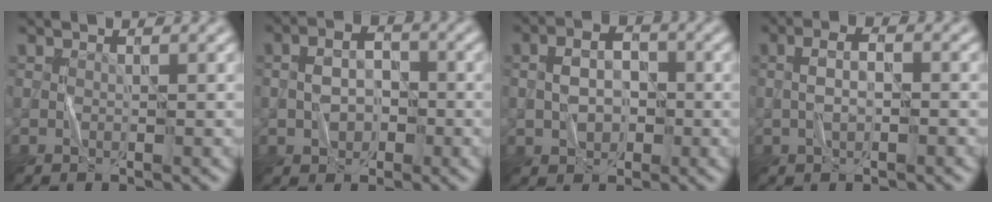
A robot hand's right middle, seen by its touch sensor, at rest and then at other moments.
{"total": 3.6, "force": [-0.6, 2.5, 2.5], "torque": [-0.040, 0.004, -0.017]}
{"total": 3.7, "force": [-0.3, 2.7, 2.6], "torque": [-0.045, 0.003, -0.012]}
{"total": 2.6, "force": [-0.4, 1.0, 2.4], "torque": [-0.049, 0.005, -0.009]}